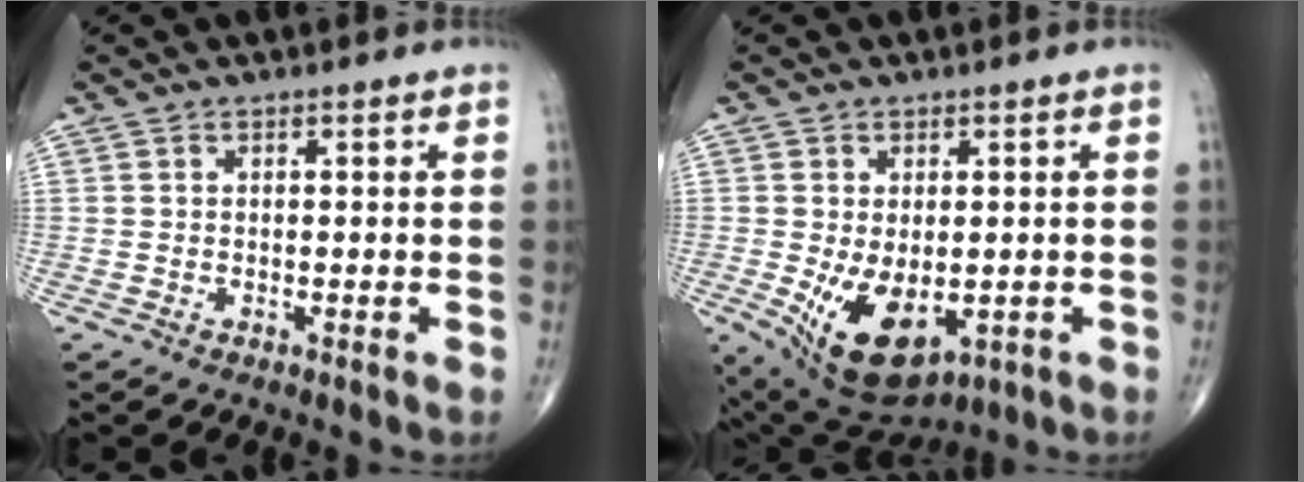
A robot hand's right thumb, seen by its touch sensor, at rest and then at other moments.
{"total": 12.1, "force": [-2.8, 6.9, 9.5], "torque": [-0.151, -0.014, -0.022]}